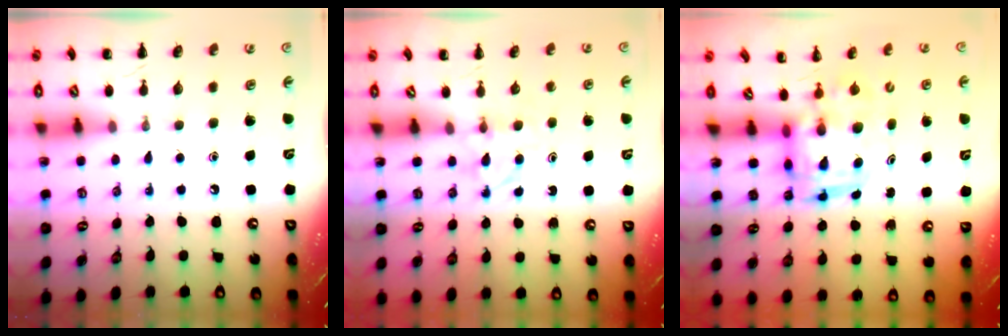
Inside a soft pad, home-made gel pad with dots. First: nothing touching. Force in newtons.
{"total": 3.3, "press": 3.1, "slide": 1.3}
{"total": 3.6, "press": 3.6, "slide": 0.7}